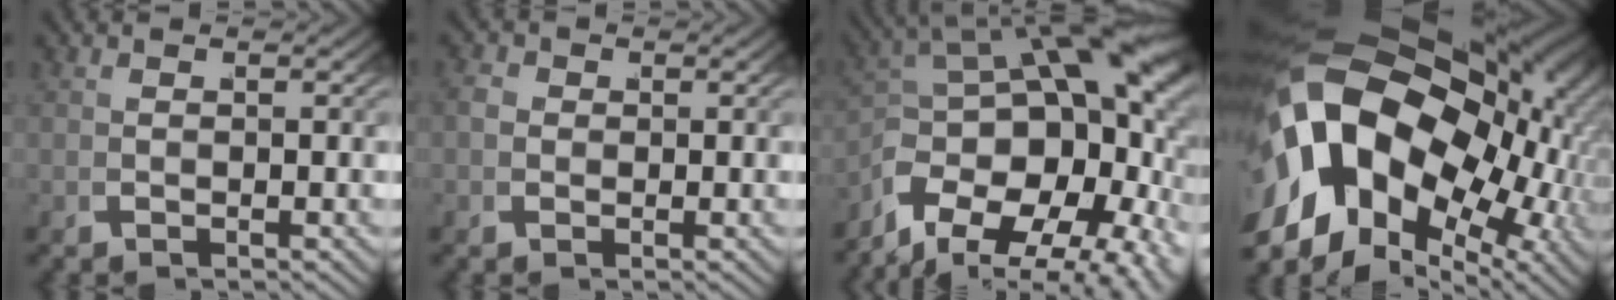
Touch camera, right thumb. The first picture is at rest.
{"total": 1.1, "force": [0.6, 0.8, 0.4], "torque": [-0.012, -0.007, 0.016]}
{"total": 15.6, "force": [0.7, 9.3, 12.6], "torque": [-0.222, -0.035, 0.037]}
{"total": 29.2, "force": [1.4, 19.7, 21.5], "torque": [-0.390, -0.030, 0.036]}